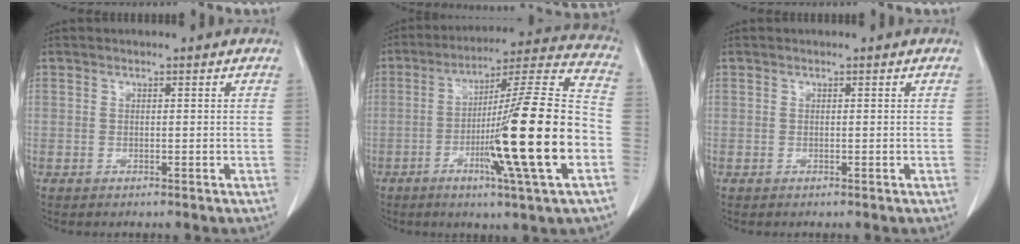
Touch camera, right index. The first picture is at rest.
{"total": 21.5, "force": [-5.7, -0.5, 20.7], "torque": [-0.311, -0.006, -0.099]}
{"total": 0.0}